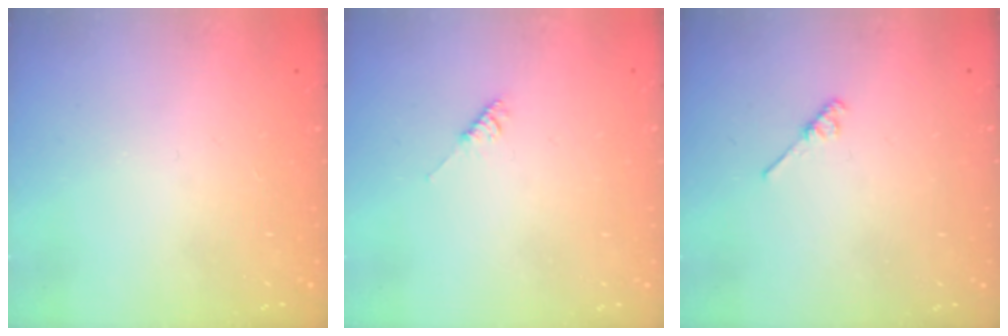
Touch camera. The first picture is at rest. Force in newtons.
{"total": 3.5, "press": 3.5, "slide": 0.7}
{"total": 2.7, "press": 2.7, "slide": 0.4}